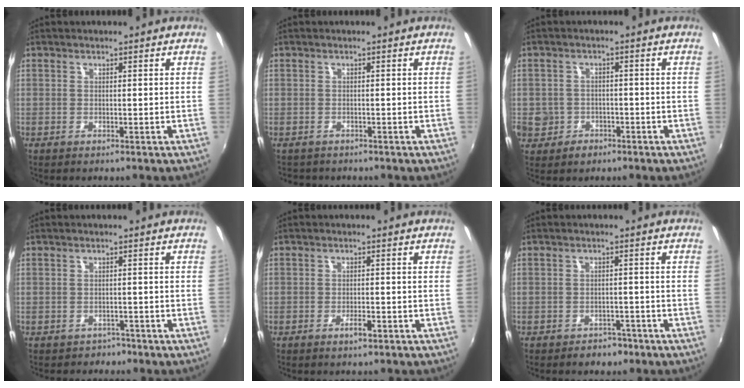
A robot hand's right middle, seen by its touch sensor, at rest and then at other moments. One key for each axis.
{"total": 1.6, "fx": -1.2, "fy": 1.0, "fz": 0.0, "tx": -0.006, "ty": 0.002, "tz": -0.017}
{"total": 8.3, "fx": -2.4, "fy": 7.6, "fz": 2.6, "tx": -0.099, "ty": 0.008, "tz": -0.029}
{"total": 2.7, "fx": -2.1, "fy": 1.8, "fz": 0.2, "tx": -0.010, "ty": -0.004, "tz": -0.028}
{"total": 2.2, "fx": -1.4, "fy": 0.6, "fz": 1.5, "tx": -0.030, "ty": -0.001, "tz": -0.023}
{"total": 4.3, "fx": -3.2, "fy": 2.6, "fz": 1.2, "tx": -0.031, "ty": -0.002, "tz": -0.038}